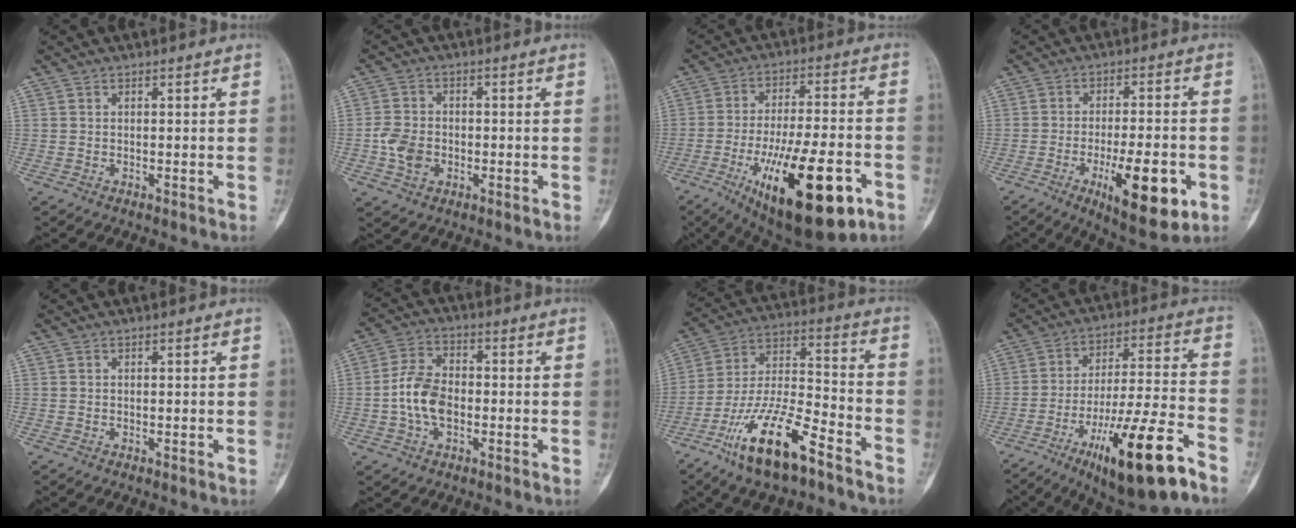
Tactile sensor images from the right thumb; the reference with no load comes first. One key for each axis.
{"total": 5.9, "fx": -1.3, "fy": 4.6, "fz": 3.5, "tx": -0.053, "ty": 0.010, "tz": -0.025}
{"total": 23.3, "fx": -9.4, "fy": 7.9, "fz": 19.8, "tx": -0.308, "ty": 0.021, "tz": -0.132}
{"total": 14.6, "fx": -5.1, "fy": 4.8, "fz": 12.8, "tx": -0.184, "ty": 0.008, "tz": -0.067}
{"total": 0.0}
{"total": 8.8, "fx": -1.7, "fy": 5.6, "fz": 6.5, "tx": -0.121, "ty": 0.023, "tz": -0.040}
{"total": 17.7, "fx": -10.9, "fy": 5.4, "fz": 12.8, "tx": -0.239, "ty": 0.071, "tz": -0.201}
{"total": 20.5, "fx": -11.2, "fy": 4.0, "fz": 16.6, "tx": -0.287, "ty": 0.047, "tz": -0.179}